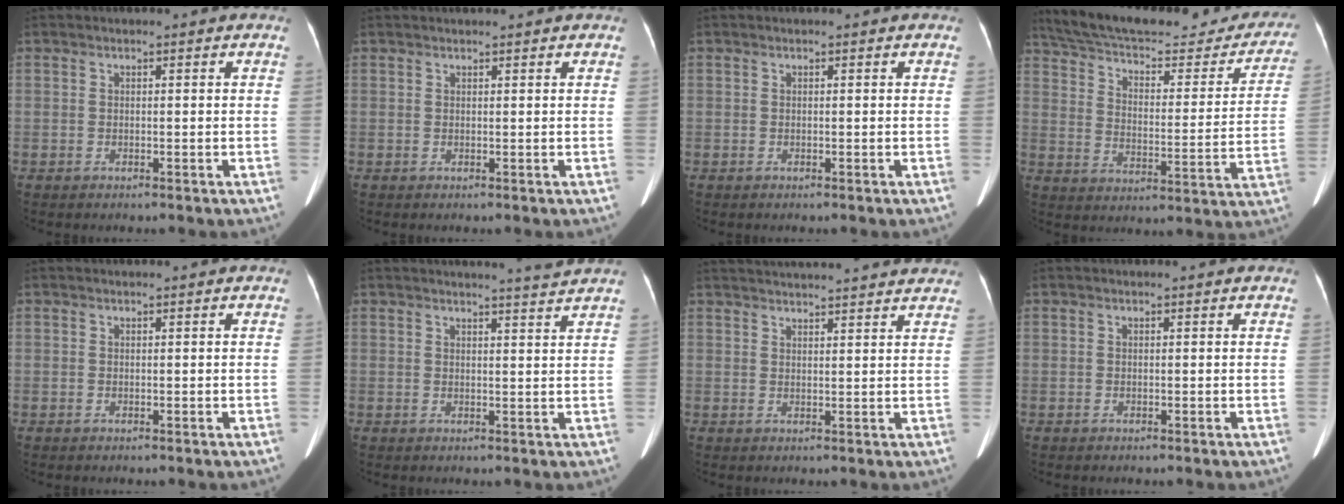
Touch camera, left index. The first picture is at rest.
{"total": 2.1, "force": [2.0, 0.1, 0.6], "torque": [-0.010, 0.020, 0.025]}
{"total": 0.0}
{"total": 30.0, "force": [26.6, 7.8, 11.5], "torque": [-0.188, -0.040, 0.338]}
{"total": 0.0}
{"total": 3.7, "force": [3.4, -1.4, 0.6], "torque": [-0.016, -0.016, 0.040]}
{"total": 17.9, "force": [16.9, 1.0, 5.8], "torque": [-0.095, 0.021, 0.220]}
{"total": 0.5, "force": [0.5, 0.0, 0.1], "torque": [-0.001, 0.003, 0.007]}